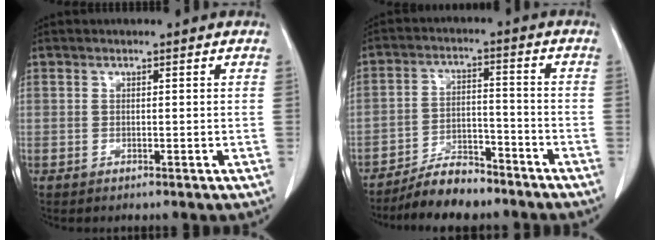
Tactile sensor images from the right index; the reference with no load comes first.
{"total": 7.8, "force": [-6.9, 2.2, 2.9], "torque": [-0.051, -0.001, -0.120]}